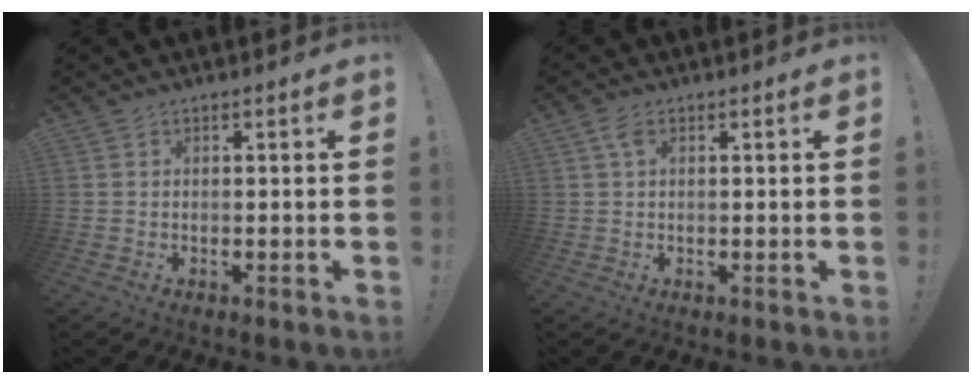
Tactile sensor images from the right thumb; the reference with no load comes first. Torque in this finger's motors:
{"motor_torque": [0.58, 0.32, 0.17, -0.20, 0.00]}